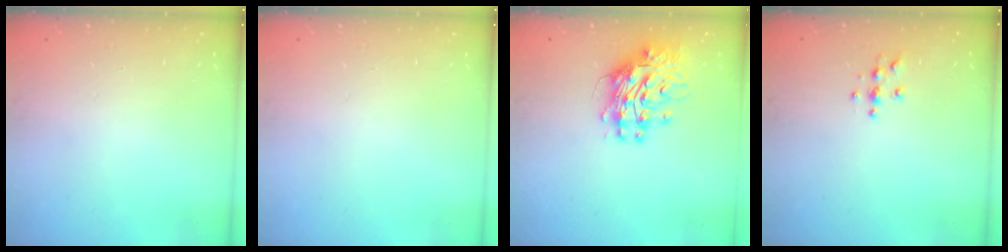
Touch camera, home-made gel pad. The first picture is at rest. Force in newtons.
{"total": 0.0}
{"total": 12.0, "press": 11.9, "slide": 1.1}
{"total": 3.8, "press": 3.8, "slide": 0.4}